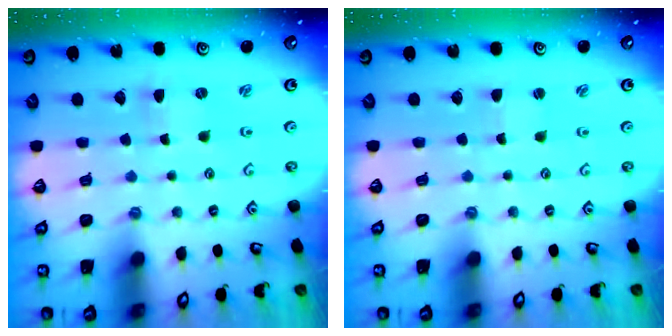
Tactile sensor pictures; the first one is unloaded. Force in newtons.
{"total": 0.0}